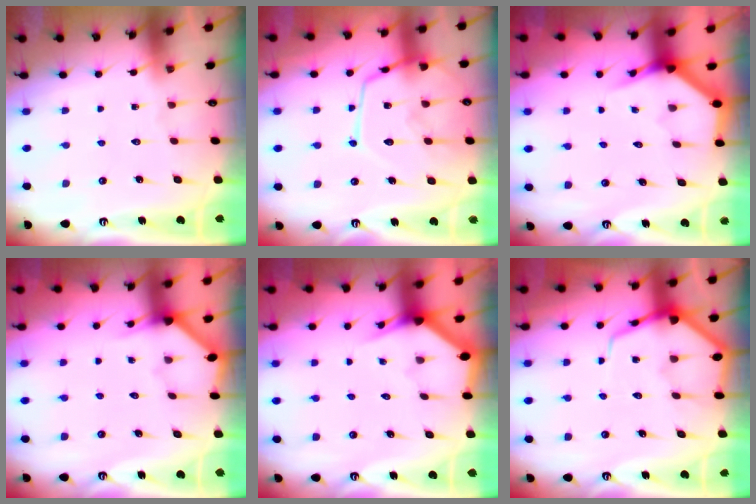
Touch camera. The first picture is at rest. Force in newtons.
{"total": 15.7, "press": 15.6, "slide": 1.3}
{"total": 4.0, "press": 4.0, "slide": 0.2}
{"total": 3.7, "press": 3.7, "slide": 0.4}
{"total": 2.9, "press": 2.9, "slide": 0.1}
{"total": 7.7, "press": 7.6, "slide": 0.8}